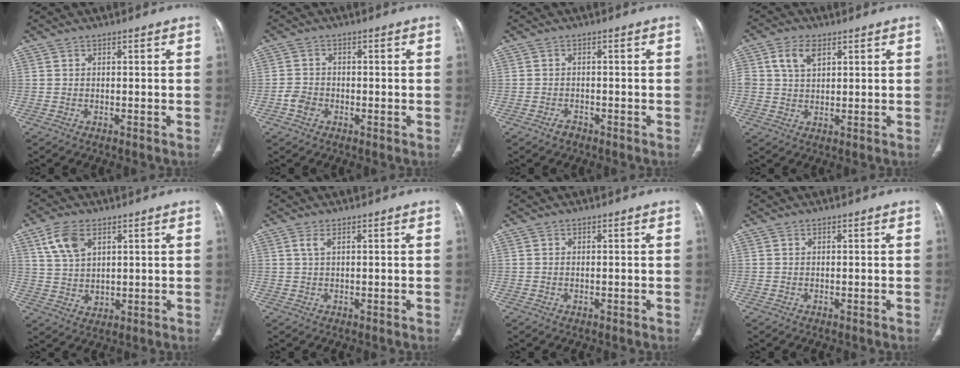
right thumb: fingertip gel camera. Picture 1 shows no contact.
{"total": 2.9, "force": [-1.1, 2.3, 1.3], "torque": [-0.015, 0.009, -0.024]}
{"total": 1.4, "force": [-1.1, 0.8, 0.4], "torque": [-0.010, 0.005, -0.018]}
{"total": 5.3, "force": [2.3, 3.2, 3.6], "torque": [-0.061, -0.003, 0.047]}
{"total": 7.8, "force": [3.7, 4.8, 4.9], "torque": [-0.085, -0.014, 0.079]}
{"total": 1.3, "force": [0.6, 0.4, 1.1], "torque": [-0.032, 0.006, 0.017]}
{"total": 0.0}
{"total": 0.0}